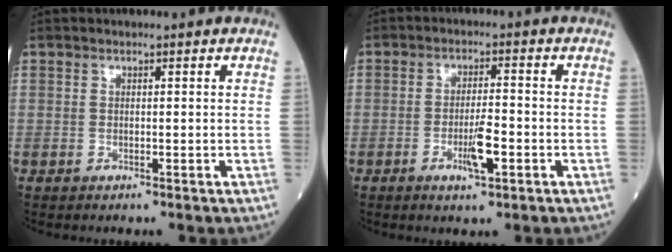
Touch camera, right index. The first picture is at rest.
{"total": 5.0, "force": [-1.9, 0.8, 4.5], "torque": [-0.081, -0.002, -0.032]}